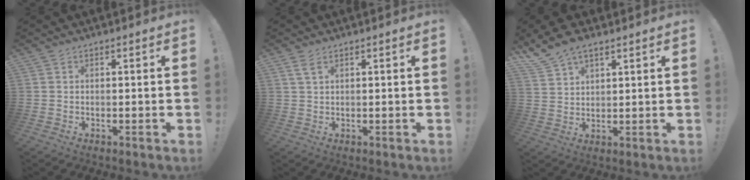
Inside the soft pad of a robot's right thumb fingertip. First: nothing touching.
{"total": 2.9, "force": [1.6, 1.1, 2.1], "torque": [-0.038, -0.003, 0.029]}
{"total": 7.7, "force": [5.7, 3.5, 3.8], "torque": [-0.070, -0.023, 0.111]}